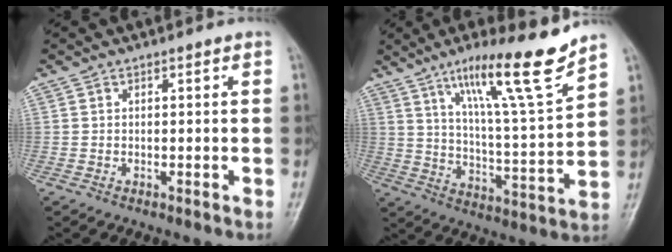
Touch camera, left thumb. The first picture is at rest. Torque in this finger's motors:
{"motor_torque": [0.52, 0.31, 1.44, -1.32, 0.33]}